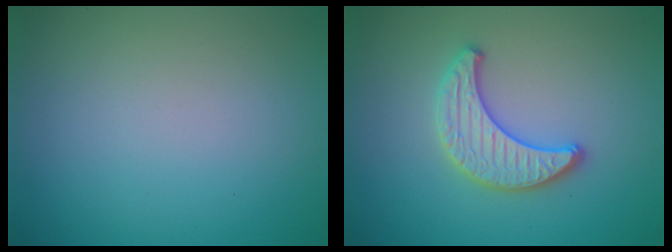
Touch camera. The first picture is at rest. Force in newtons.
{"total": 3.1, "press": 3.1, "slide": 0.3}